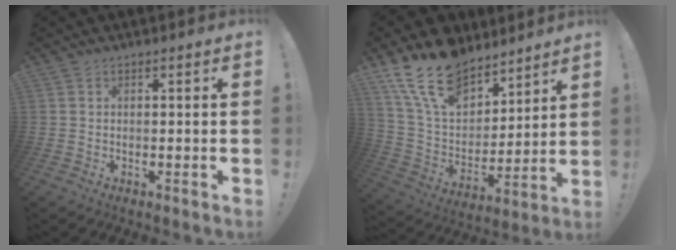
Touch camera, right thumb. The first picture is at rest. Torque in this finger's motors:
{"motor_torque": [1.20, 1.80, 0.58, 0.52, 0.07]}